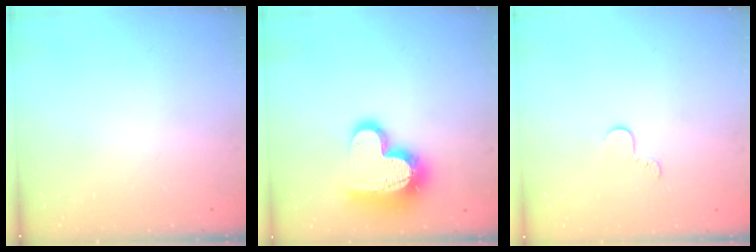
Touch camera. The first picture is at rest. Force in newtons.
{"total": 17.1, "press": 17.0, "slide": 1.4}
{"total": 3.7, "press": 3.6, "slide": 0.3}